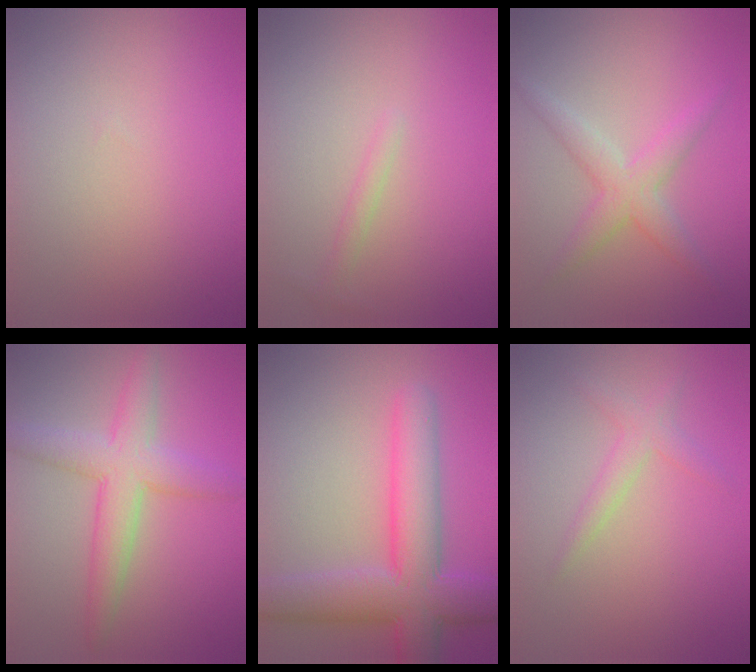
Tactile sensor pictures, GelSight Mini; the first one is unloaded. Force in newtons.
{"total": 0.9, "press": 0.9, "slide": 0.0}
{"total": 3.2, "press": 3.2, "slide": 0.1}
{"total": 5.1, "press": 5.1, "slide": 0.2}
{"total": 8.3, "press": 8.3, "slide": 0.2}
{"total": 1.9, "press": 1.9, "slide": 0.1}